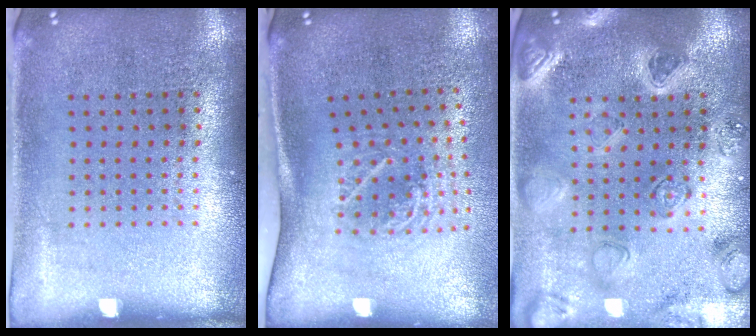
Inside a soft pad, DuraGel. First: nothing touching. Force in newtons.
{"total": 2.0, "press": 1.4, "slide": 1.4}
{"total": 2.2, "press": 2.2, "slide": 0.4}